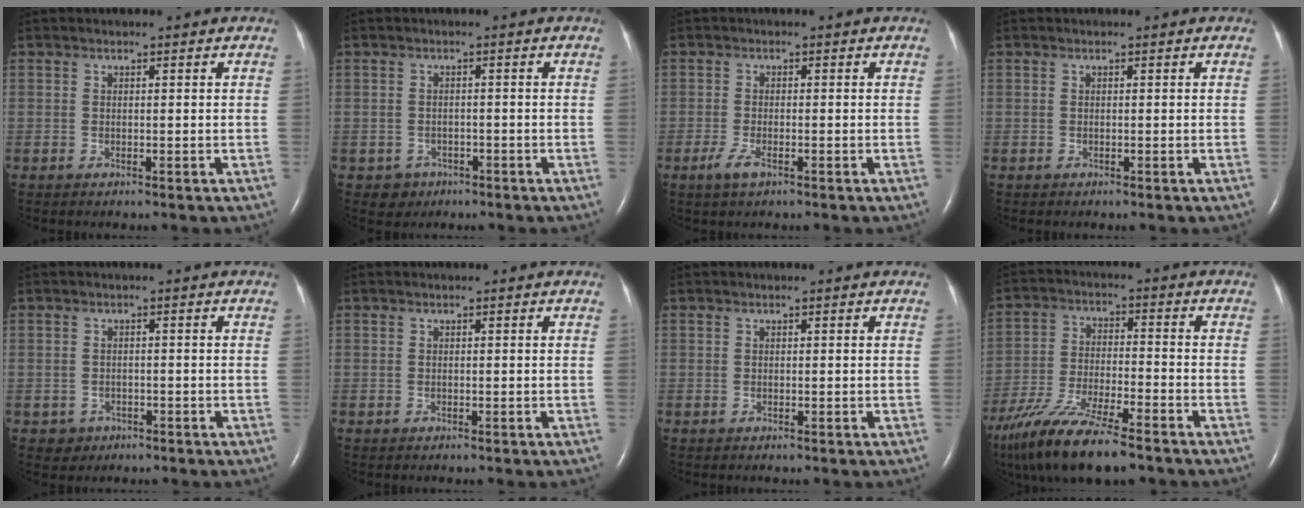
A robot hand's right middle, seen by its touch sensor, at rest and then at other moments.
{"total": 2.5, "force": [-1.4, 2.0, 0.1], "torque": [-0.004, 0.009, -0.016]}
{"total": 2.5, "force": [-1.4, 0.7, 1.9], "torque": [-0.049, -0.004, -0.030]}
{"total": 0.0}
{"total": 2.1, "force": [-1.1, 1.8, 0.1], "torque": [-0.002, 0.008, -0.013]}
{"total": 0.0}
{"total": 0.0}
{"total": 15.6, "force": [-11.9, 2.7, 9.7], "torque": [-0.201, -0.036, -0.211]}